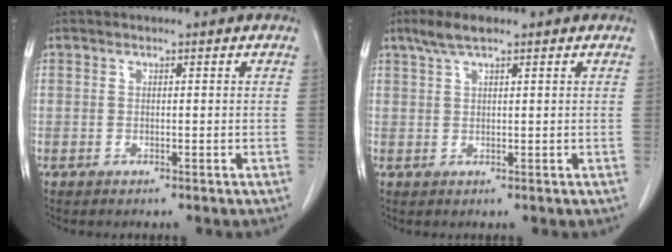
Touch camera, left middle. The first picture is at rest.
{"total": 3.3, "force": [2.3, 0.5, 2.3], "torque": [-0.054, 0.011, 0.048]}